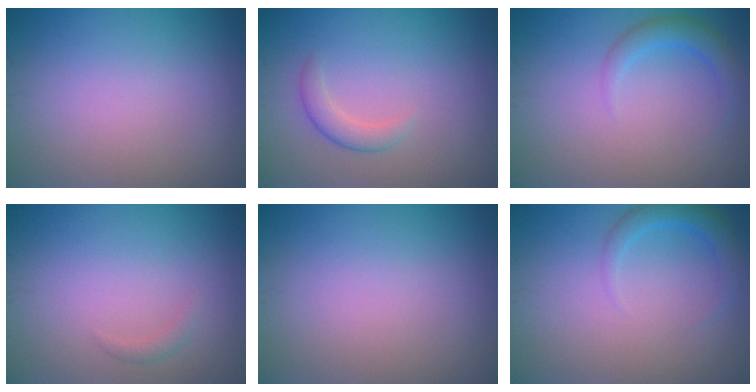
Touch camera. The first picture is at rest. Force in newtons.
{"total": 1.8, "press": 1.8, "slide": 0.1}
{"total": 2.4, "press": 2.4, "slide": 0.1}
{"total": 0.7, "press": 0.7, "slide": 0.1}
{"total": 0.0}
{"total": 2.2, "press": 2.2, "slide": 0.3}